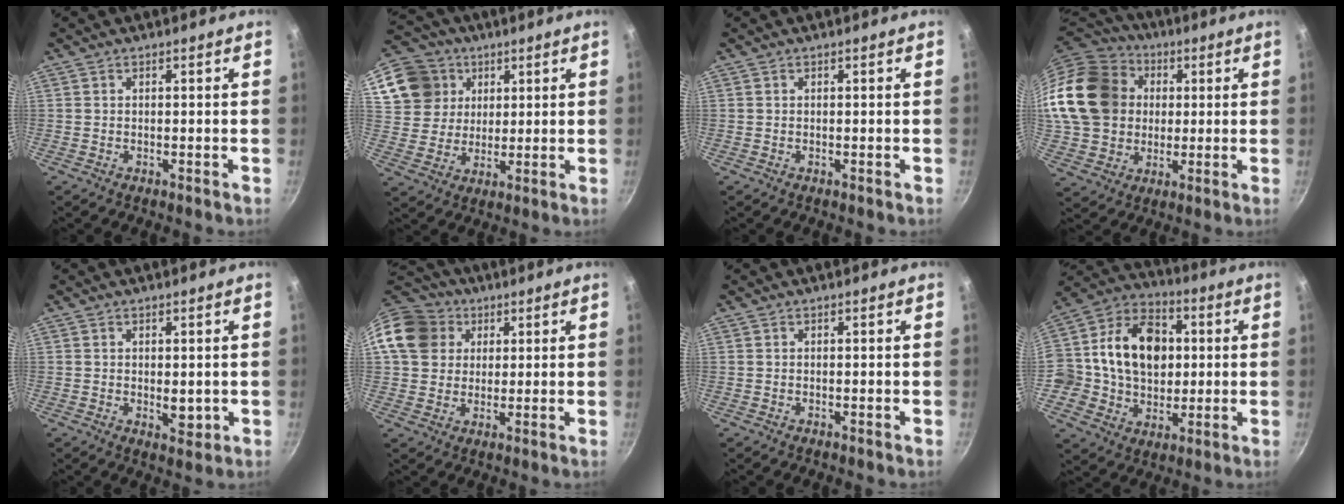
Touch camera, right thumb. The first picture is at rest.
{"total": 14.1, "force": [5.8, 12.0, 4.5], "torque": [-0.073, 0.006, 0.110]}
{"total": 0.0}
{"total": 22.5, "force": [3.2, 18.8, 11.8], "torque": [-0.213, 0.033, 0.066]}
{"total": 3.1, "force": [0.1, 1.8, 2.6], "torque": [-0.035, -0.011, 0.004]}
{"total": 13.3, "force": [4.2, 11.2, 5.9], "torque": [-0.096, 0.019, 0.067]}
{"total": 0.0}
{"total": 19.5, "force": [2.1, 15.2, 11.9], "torque": [-0.175, 0.023, 0.026]}